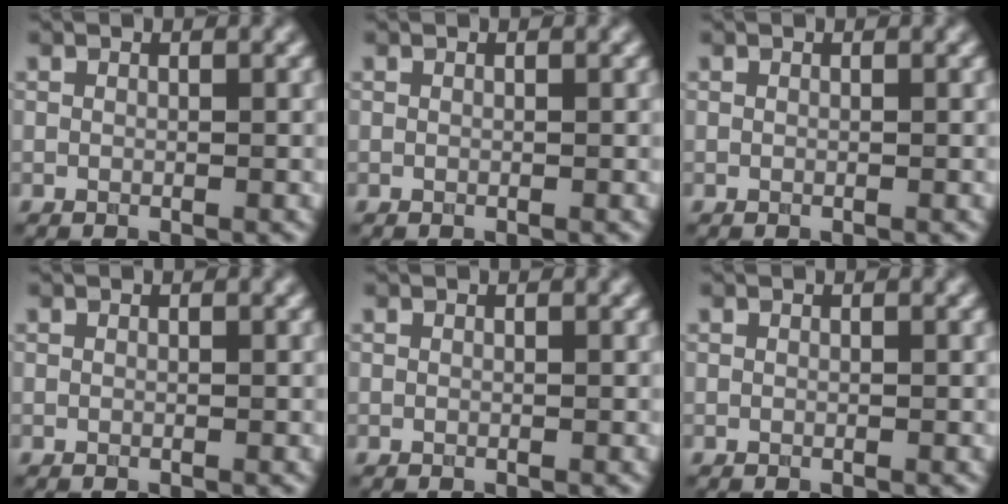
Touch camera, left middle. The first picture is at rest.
{"total": 0.0}
{"total": 0.0}
{"total": 0.0}
{"total": 0.0}
{"total": 0.0}